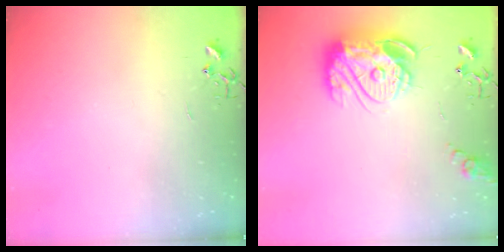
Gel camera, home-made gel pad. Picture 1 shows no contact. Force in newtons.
{"total": 17.3, "press": 17.2, "slide": 1.8}